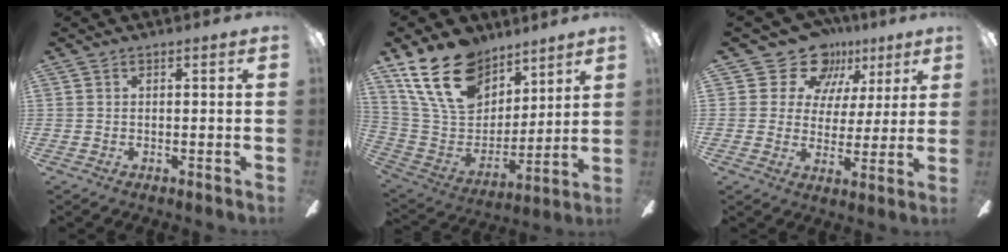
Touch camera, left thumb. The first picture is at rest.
{"total": 22.4, "force": [14.2, 13.3, 11.2], "torque": [-0.223, -0.067, 0.265]}
{"total": 13.4, "force": [8.4, 9.8, 3.7], "torque": [-0.071, -0.051, 0.161]}